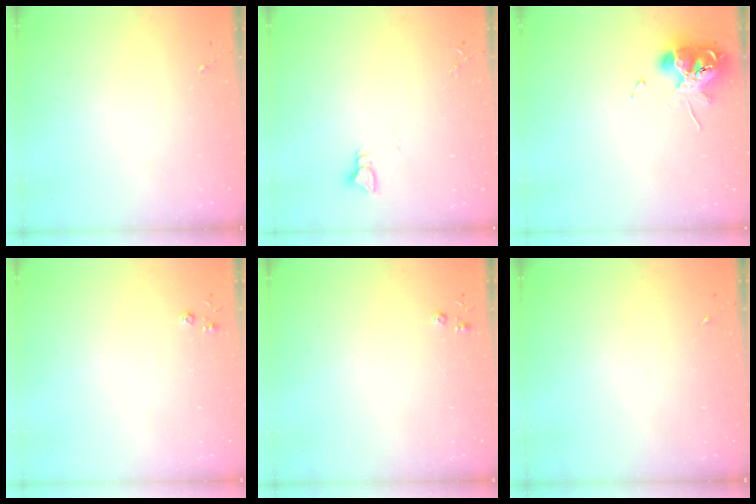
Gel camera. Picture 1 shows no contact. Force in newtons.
{"total": 3.0, "press": 3.0, "slide": 0.3}
{"total": 11.4, "press": 11.3, "slide": 1.8}
{"total": 2.8, "press": 2.8, "slide": 0.3}
{"total": 2.8, "press": 2.8, "slide": 0.3}
{"total": 0.0}